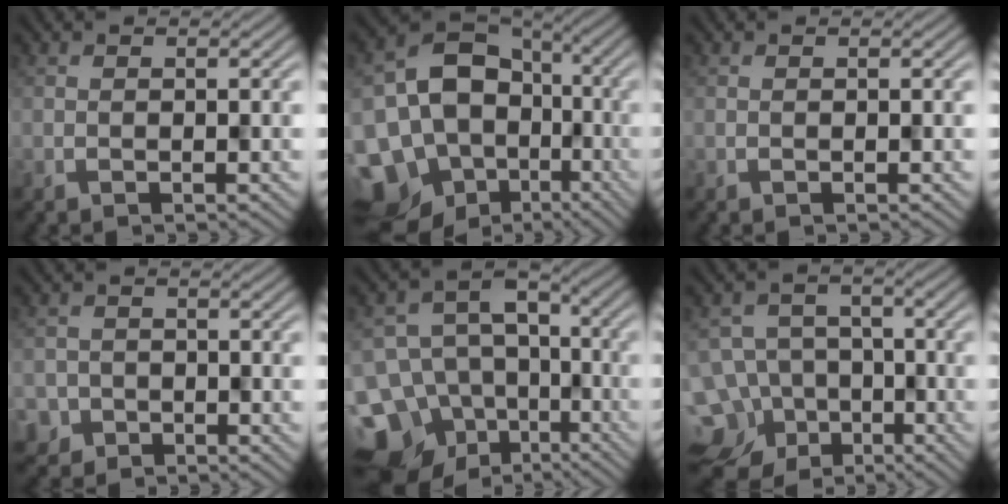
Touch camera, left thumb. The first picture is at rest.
{"total": 18.3, "force": [-7.1, 14.6, 8.5], "torque": [-0.198, -0.032, -0.088]}
{"total": 0.0}
{"total": 2.7, "force": [-1.6, 2.1, -0.3], "torque": [0.007, 0.004, -0.027]}
{"total": 17.2, "force": [-9.1, 12.6, 7.3], "torque": [-0.183, -0.032, -0.113]}
{"total": 15.5, "force": [-9.6, 11.4, 4.3], "torque": [-0.119, -0.050, -0.138]}